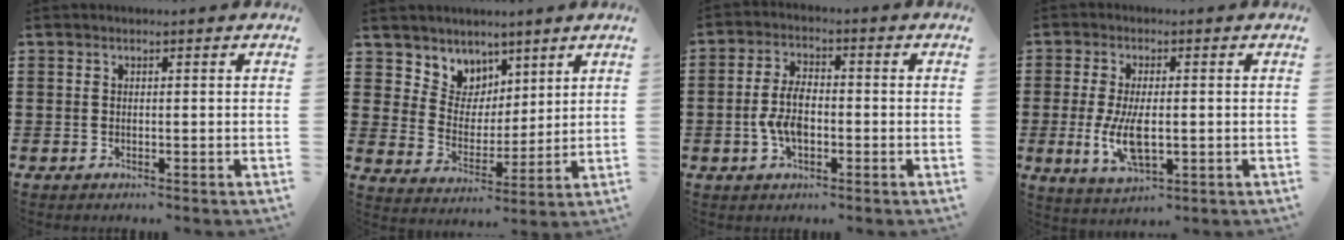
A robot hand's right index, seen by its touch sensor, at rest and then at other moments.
{"total": 6.1, "force": [4.2, 4.2, -1.2], "torque": [-0.023, -0.032, 0.077]}
{"total": 5.9, "force": [-1.2, 3.0, 4.9], "torque": [-0.114, 0.000, -0.028]}
{"total": 7.4, "force": [-0.8, 3.3, 6.5], "torque": [-0.139, -0.003, -0.015]}